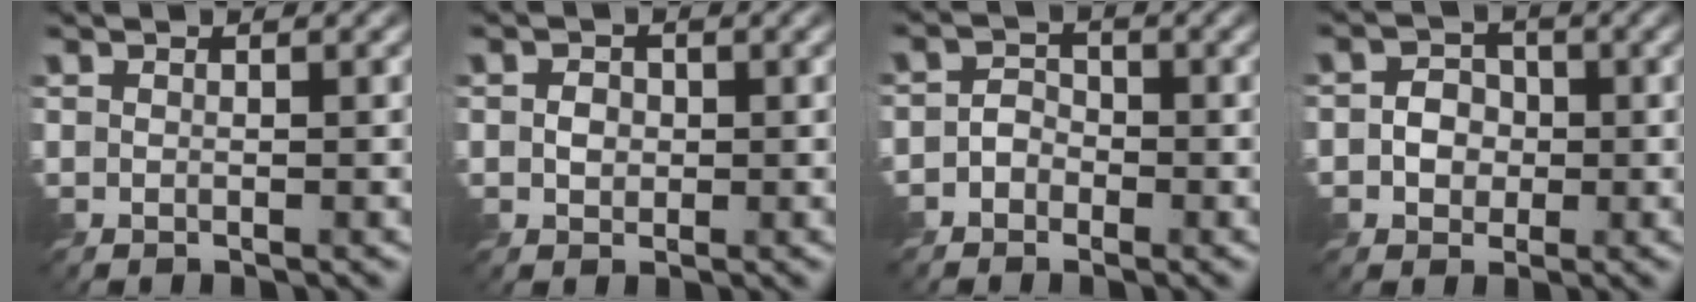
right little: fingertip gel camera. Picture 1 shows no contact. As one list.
[{"total": 1.4, "force": [-0.2, 1.2, 0.6], "torque": [-0.012, -0.001, -0.008]}, {"total": 2.0, "force": [-1.1, 1.6, 0.5], "torque": [0.016, 0.005, -0.031]}, {"total": 2.8, "force": [-0.6, 2.5, 1.2], "torque": [-0.009, 0.001, -0.024]}]